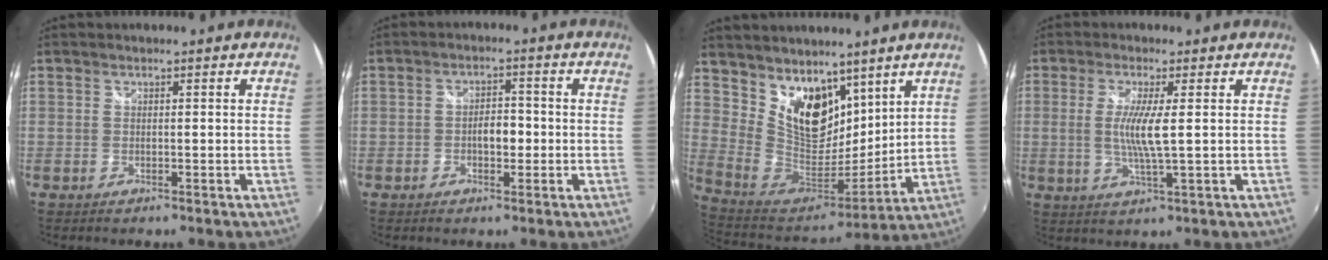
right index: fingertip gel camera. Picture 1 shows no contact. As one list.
[{"total": 3.8, "force": [-0.9, 2.1, 3.0], "torque": [-0.051, 0.005, -0.014]}, {"total": 6.6, "force": [3.1, 5.4, 2.3], "torque": [-0.029, -0.003, 0.057]}, {"total": 6.0, "force": [0.4, 0.0, 6.0], "torque": [-0.121, -0.011, 0.006]}]